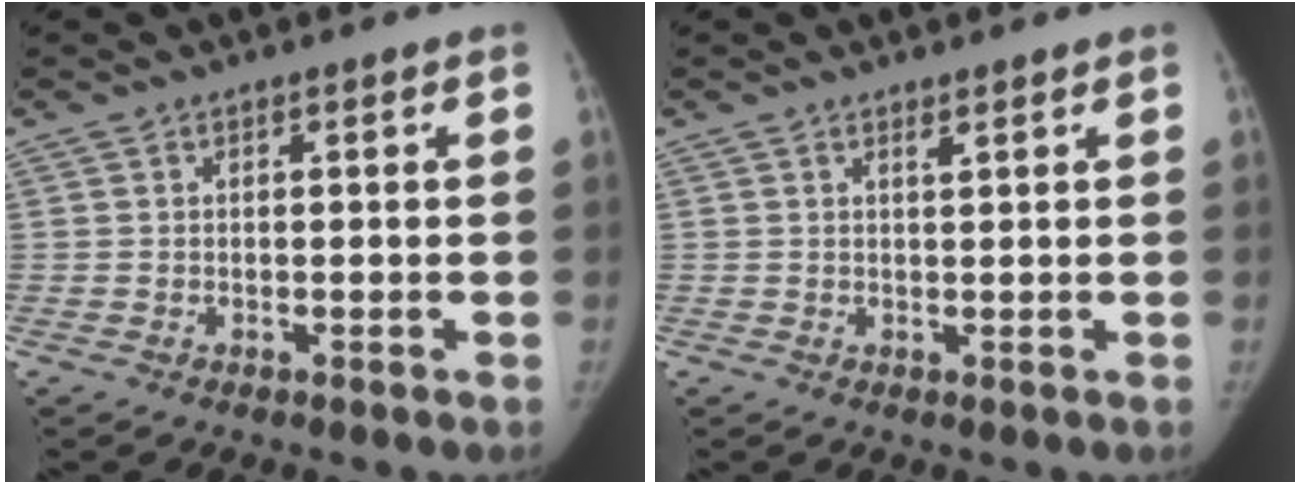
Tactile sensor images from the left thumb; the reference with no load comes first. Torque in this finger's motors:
{"motor_torque": [0.12, 0.09, 0.34, 0.36, 0.09]}